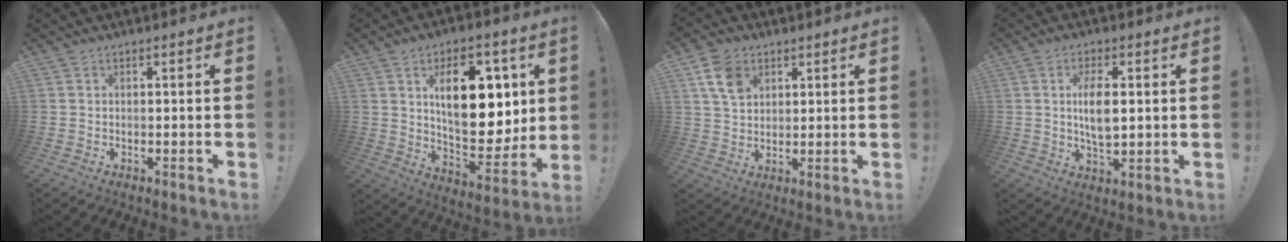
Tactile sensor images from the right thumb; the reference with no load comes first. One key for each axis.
{"total": 20.9, "fx": 6.3, "fy": 11.2, "fz": 16.4, "tx": -0.241, "ty": -0.025, "tz": 0.104}
{"total": 9.4, "fx": 4.5, "fy": 6.8, "fz": 4.7, "tx": -0.076, "ty": -0.007, "tz": 0.089}
{"total": 7.8, "fx": 1.0, "fy": 3.6, "fz": 6.8, "tx": -0.122, "ty": -0.005, "tz": 0.011}